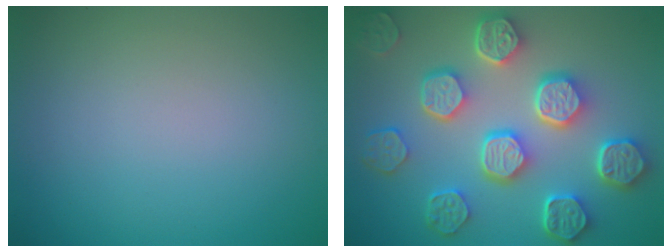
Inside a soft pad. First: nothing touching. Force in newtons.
{"total": 8.3, "press": 6.5, "slide": 5.2}